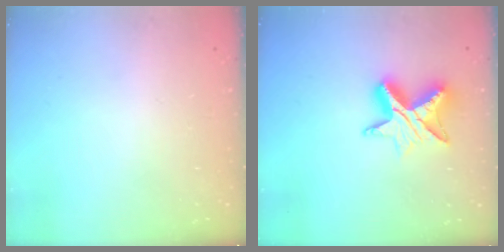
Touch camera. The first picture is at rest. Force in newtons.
{"total": 9.5, "press": 9.5, "slide": 0.7}